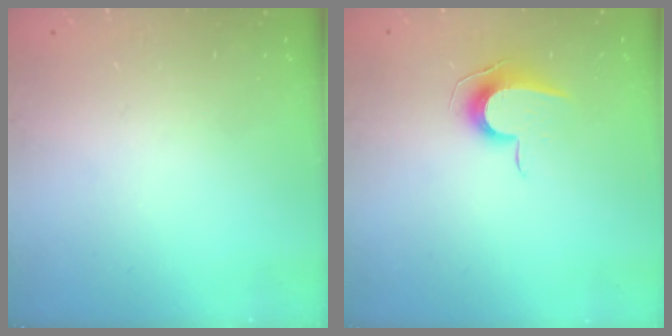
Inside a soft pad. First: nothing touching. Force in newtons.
{"total": 8.8, "press": 8.7, "slide": 0.8}